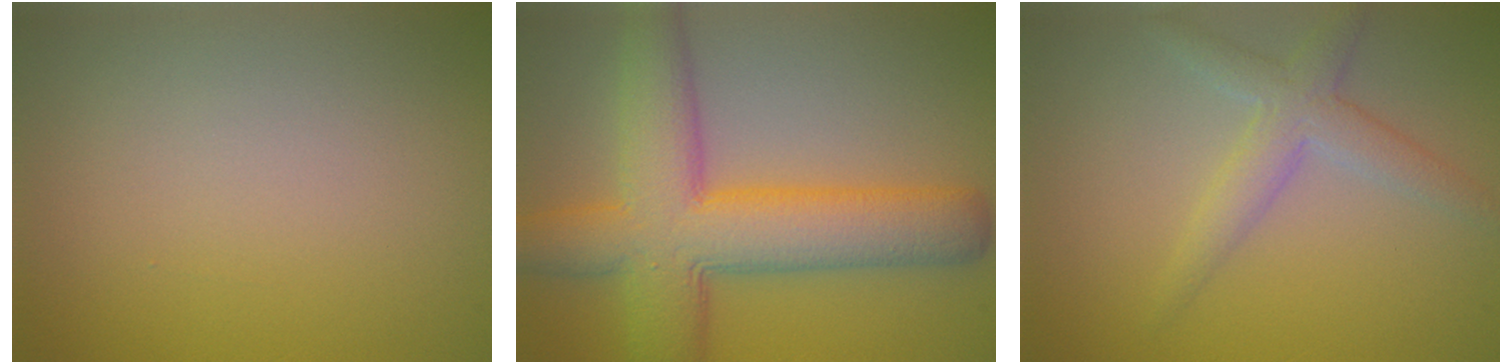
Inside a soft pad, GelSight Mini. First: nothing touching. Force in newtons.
{"total": 9.7, "press": 9.7, "slide": 0.2}
{"total": 3.0, "press": 3.0, "slide": 0.3}